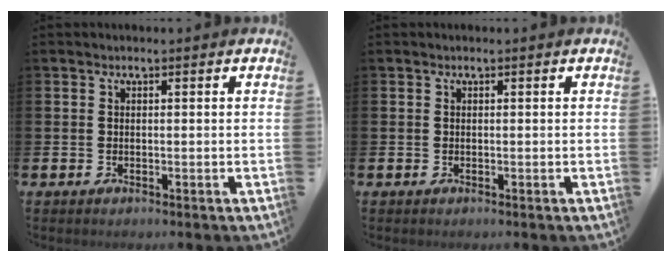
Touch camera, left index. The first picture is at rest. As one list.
[{"total": 0.0}]